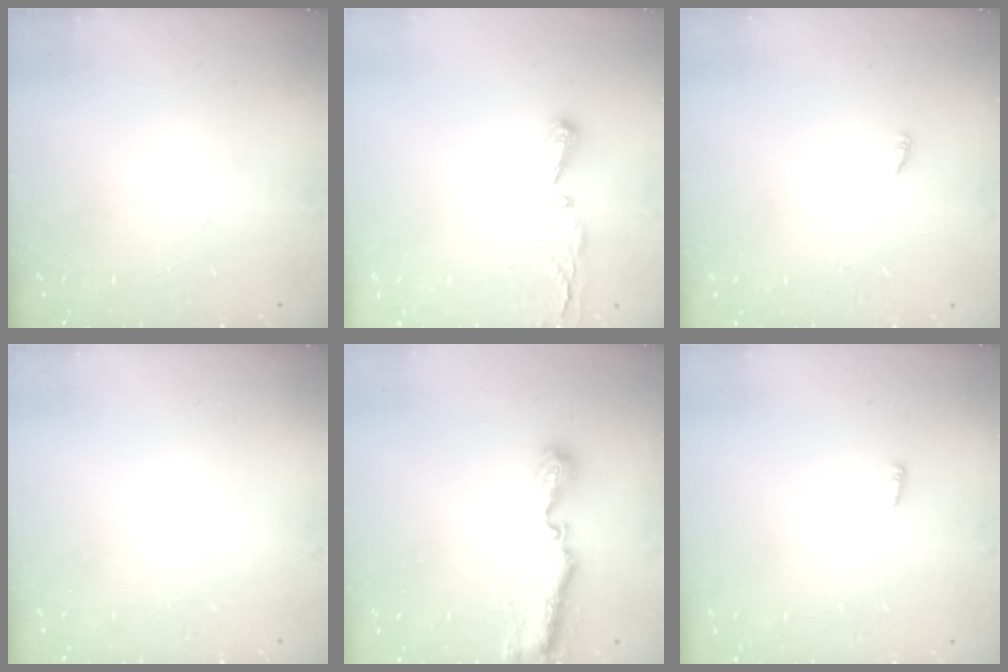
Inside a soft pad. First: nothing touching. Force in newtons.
{"total": 4.0, "press": 4.0, "slide": 0.4}
{"total": 2.3, "press": 2.3, "slide": 0.2}
{"total": 0.0}
{"total": 8.8, "press": 8.8, "slide": 0.7}
{"total": 3.0, "press": 2.9, "slide": 0.8}